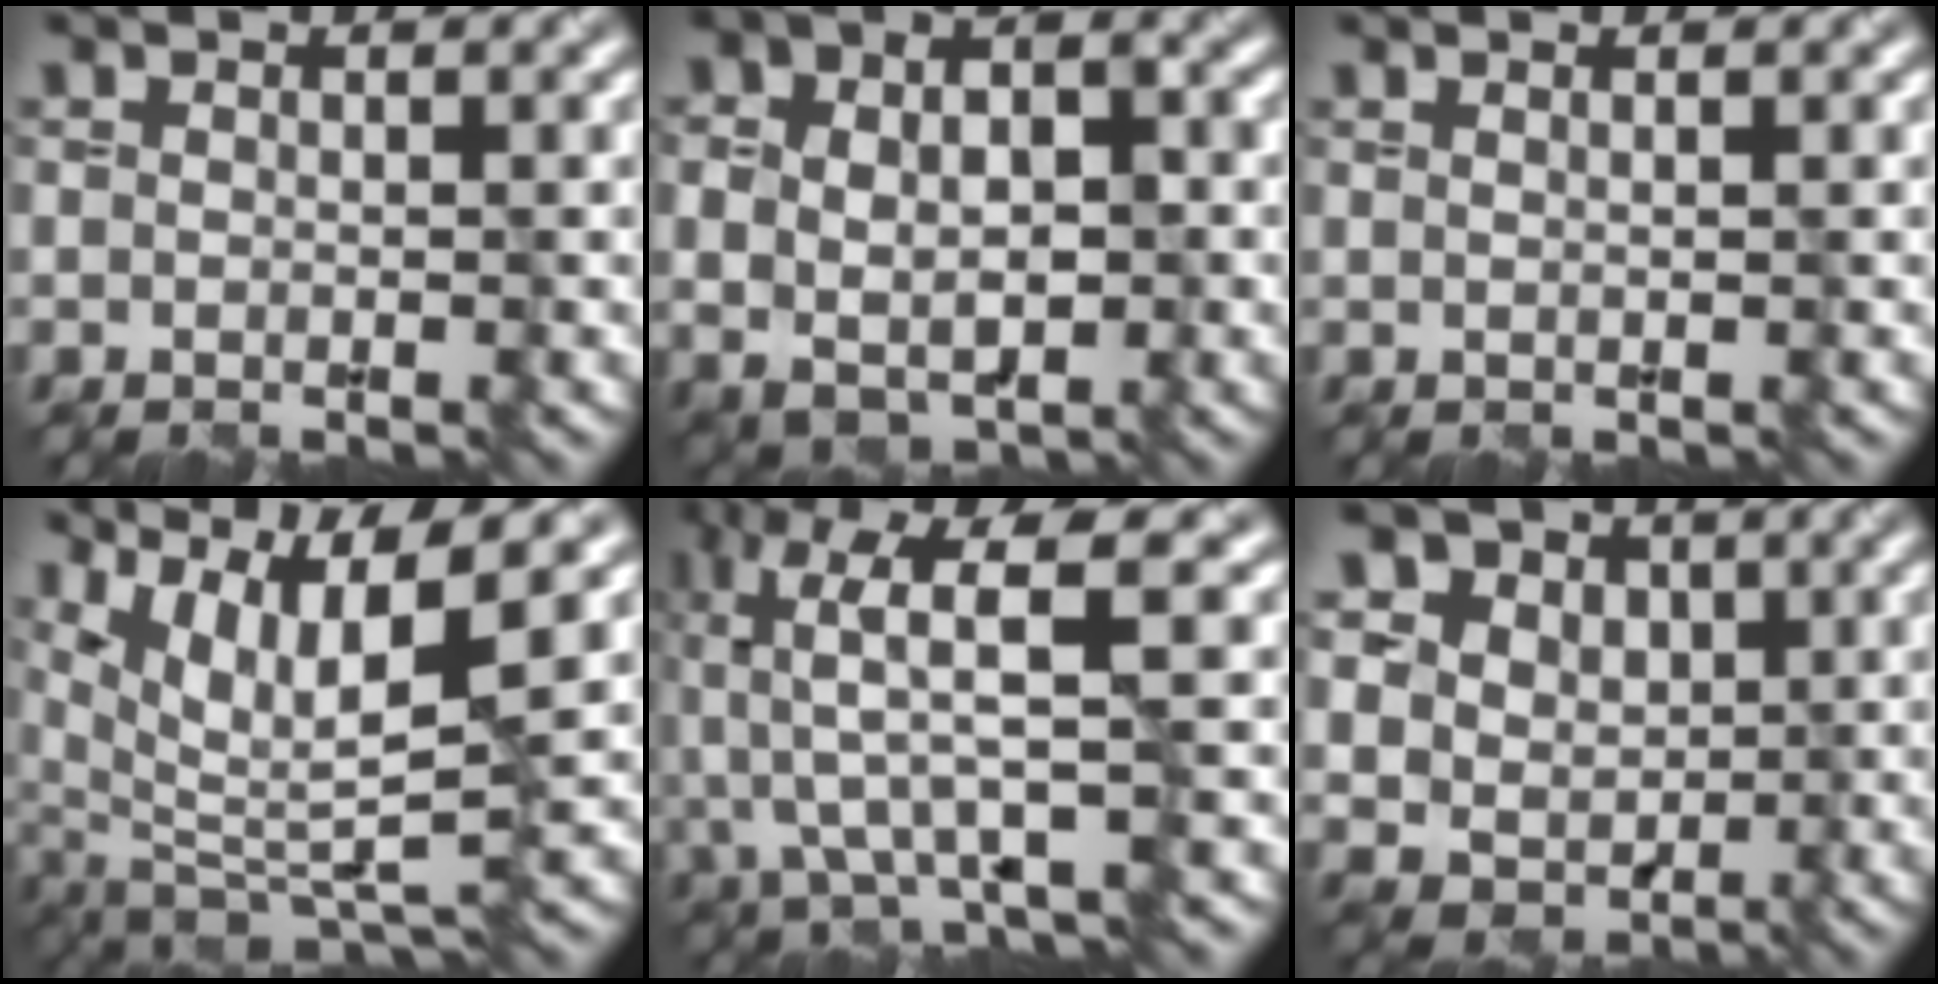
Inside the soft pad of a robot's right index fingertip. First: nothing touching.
{"total": 7.4, "force": [0.0, 4.9, 5.6], "torque": [-0.083, 0.008, 0.007]}
{"total": 2.1, "force": [1.1, 1.1, 1.4], "torque": [-0.006, 0.016, -0.004]}
{"total": 10.0, "force": [4.3, 3.1, 8.4], "torque": [-0.168, -0.002, 0.093]}
{"total": 6.3, "force": [0.4, 1.3, 6.2], "torque": [-0.142, 0.006, 0.011]}
{"total": 8.5, "force": [3.0, 7.1, 3.5], "torque": [-0.062, 0.017, 0.035]}